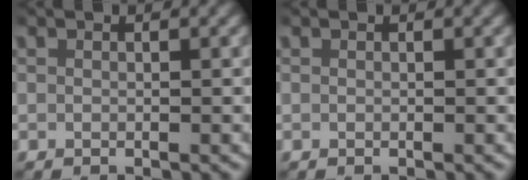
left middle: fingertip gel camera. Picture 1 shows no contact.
{"total": 0.0}